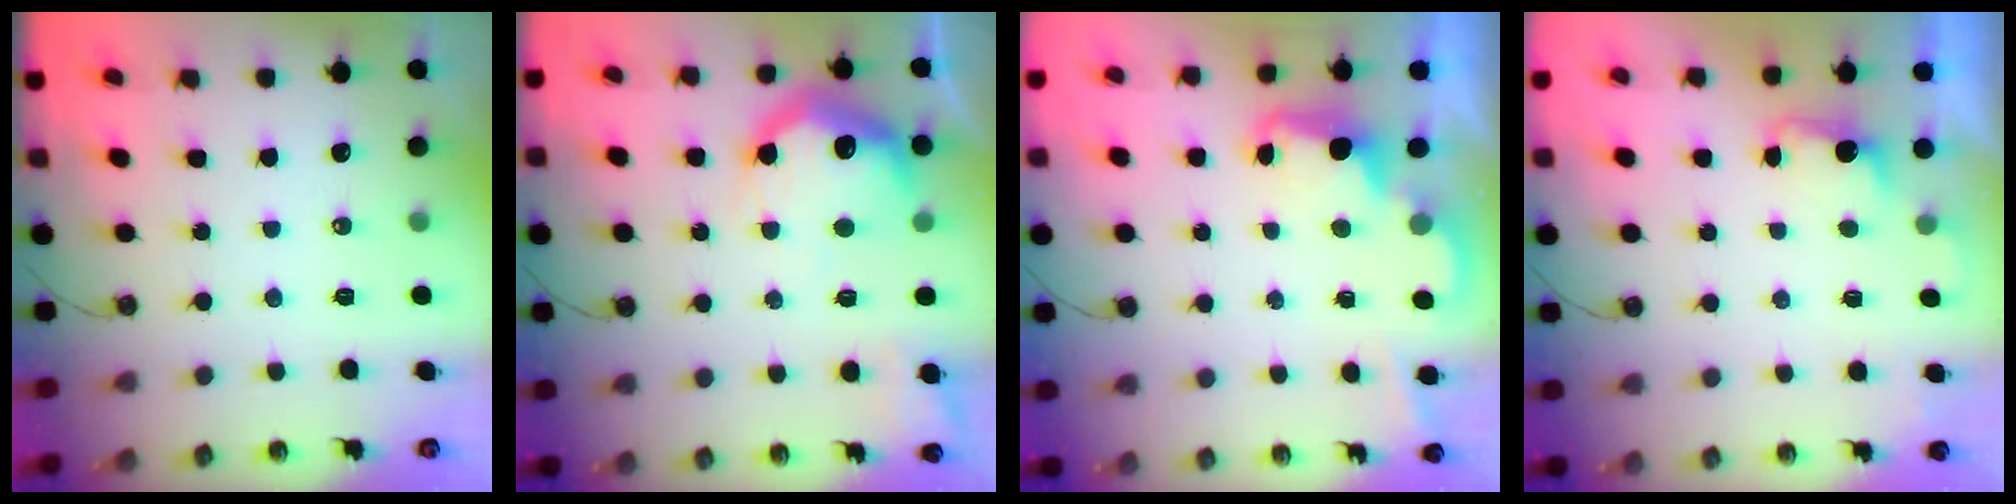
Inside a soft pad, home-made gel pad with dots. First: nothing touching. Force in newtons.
{"total": 20.4, "press": 20.3, "slide": 1.4}
{"total": 2.4, "press": 2.3, "slide": 0.6}
{"total": 1.9, "press": 1.6, "slide": 0.9}